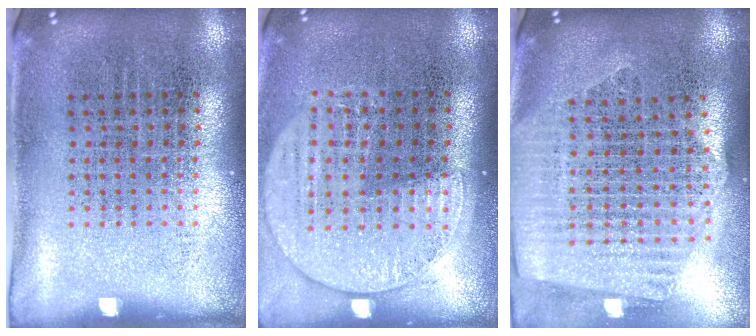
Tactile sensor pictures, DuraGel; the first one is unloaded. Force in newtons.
{"total": 1.5, "press": 1.3, "slide": 0.7}
{"total": 2.5, "press": 2.2, "slide": 1.1}